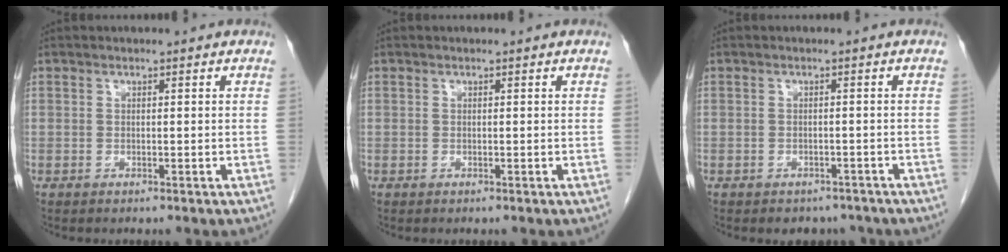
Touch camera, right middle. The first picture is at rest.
{"total": 0.0}
{"total": 3.5, "force": [-3.0, 1.8, 0.3], "torque": [-0.002, 0.004, -0.037]}